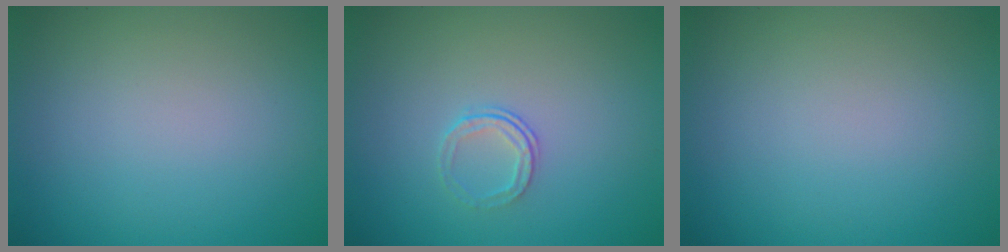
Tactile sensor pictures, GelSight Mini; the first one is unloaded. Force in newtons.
{"total": 1.3, "press": 0.9, "slide": 0.9}
{"total": 0.0}